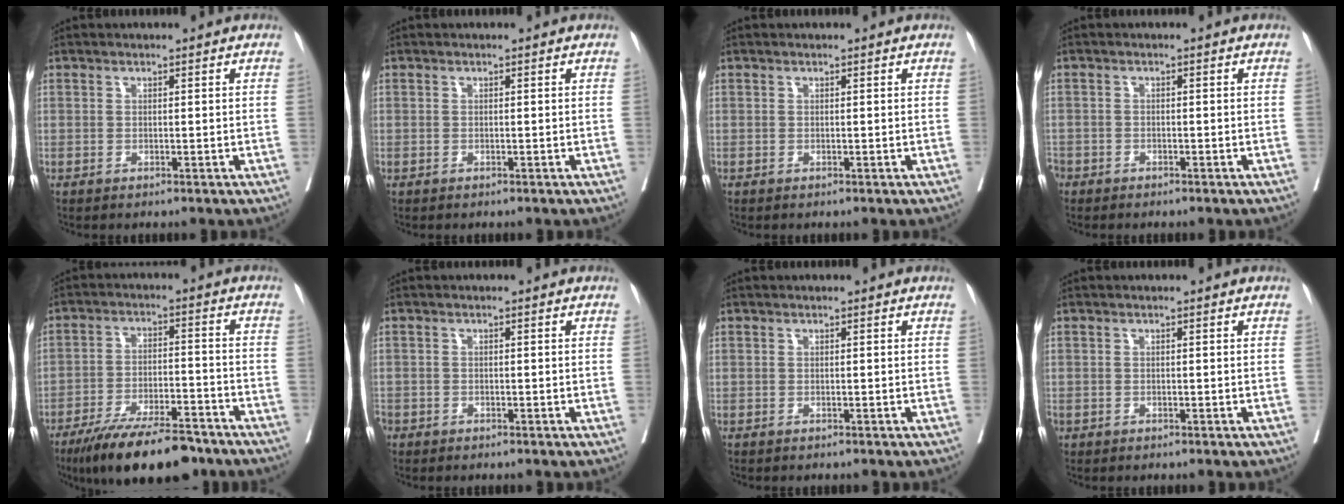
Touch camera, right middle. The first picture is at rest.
{"total": 0.0}
{"total": 0.0}
{"total": 3.5, "force": [-2.6, 2.2, 0.8], "torque": [-0.024, 0.000, -0.052]}
{"total": 15.5, "force": [-12.2, 3.7, 8.7], "torque": [-0.129, -0.008, -0.198]}
{"total": 2.4, "force": [-1.8, 1.5, 0.7], "torque": [-0.020, 0.000, -0.035]}
{"total": 0.9, "force": [-0.8, 0.2, 0.3], "torque": [-0.004, -0.001, -0.013]}
{"total": 1.1, "force": [-0.7, 0.7, 0.4], "torque": [-0.012, 0.001, -0.012]}